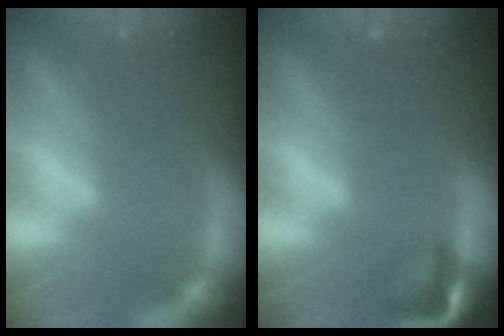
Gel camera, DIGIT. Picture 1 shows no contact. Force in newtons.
{"total": 2.9}